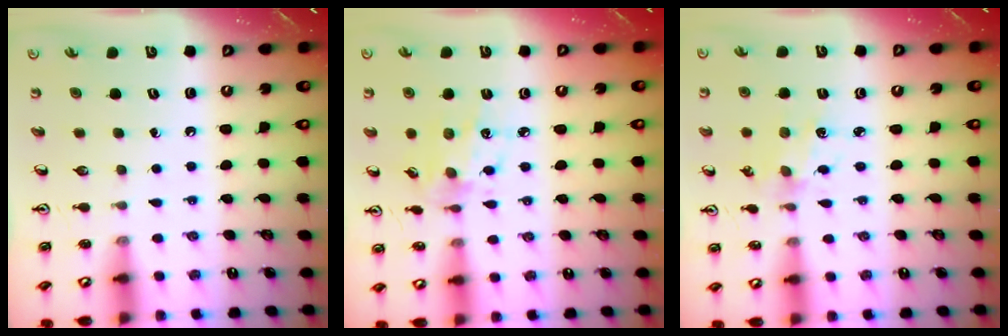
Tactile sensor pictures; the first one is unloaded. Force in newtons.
{"total": 6.6, "press": 6.5, "slide": 1.3}
{"total": 2.5, "press": 2.5, "slide": 0.4}